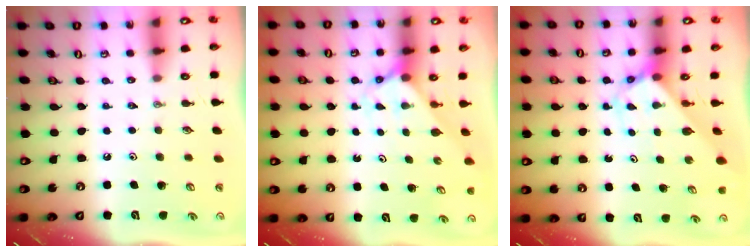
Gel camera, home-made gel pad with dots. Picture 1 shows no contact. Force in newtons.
{"total": 2.4, "press": 2.4, "slide": 0.2}
{"total": 2.6, "press": 2.6, "slide": 0.2}